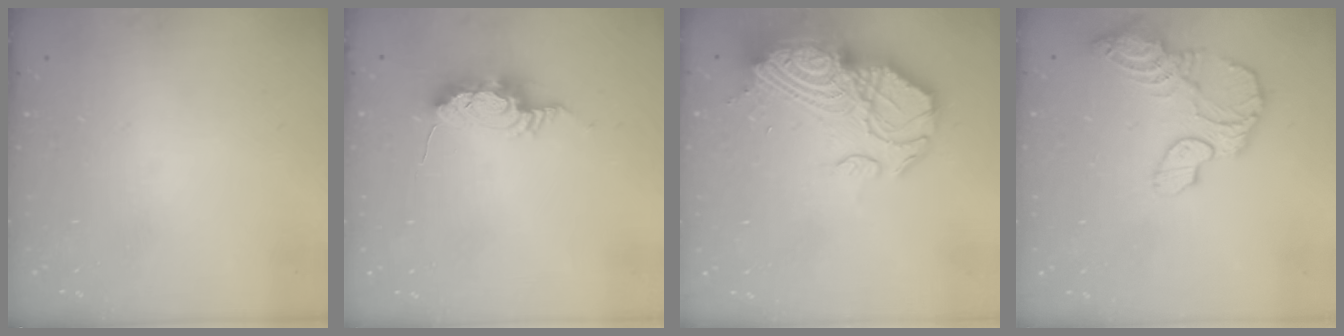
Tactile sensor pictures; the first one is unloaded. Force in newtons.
{"total": 15.9, "press": 11.1, "slide": 11.4}
{"total": 22.8, "press": 22.6, "slide": 2.8}
{"total": 14.9, "press": 14.8, "slide": 1.5}